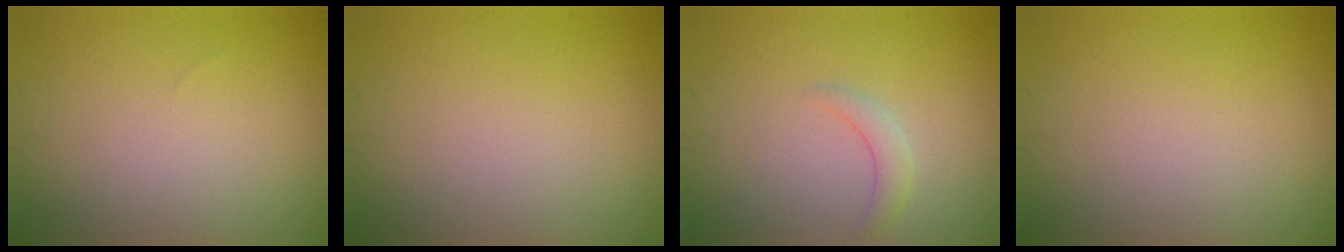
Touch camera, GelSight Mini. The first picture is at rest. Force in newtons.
{"total": 0.0}
{"total": 1.5, "press": 1.5, "slide": 0.3}
{"total": 0.0}